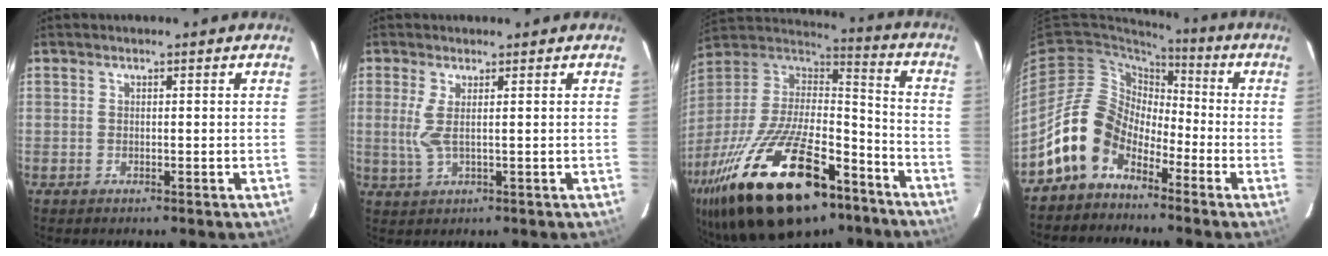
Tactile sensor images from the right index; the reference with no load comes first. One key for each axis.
{"total": 3.6, "fx": 0.6, "fy": 0.5, "fz": 3.5, "tx": -0.079, "ty": -0.005, "tz": 0.011}
{"total": 35.7, "fx": -22.2, "fy": 14.9, "fz": 23.6, "tx": -0.459, "ty": -0.032, "tz": -0.341}
{"total": 12.1, "fx": -7.1, "fy": 8.2, "fz": 5.4, "tx": -0.111, "ty": 0.028, "tz": -0.137}